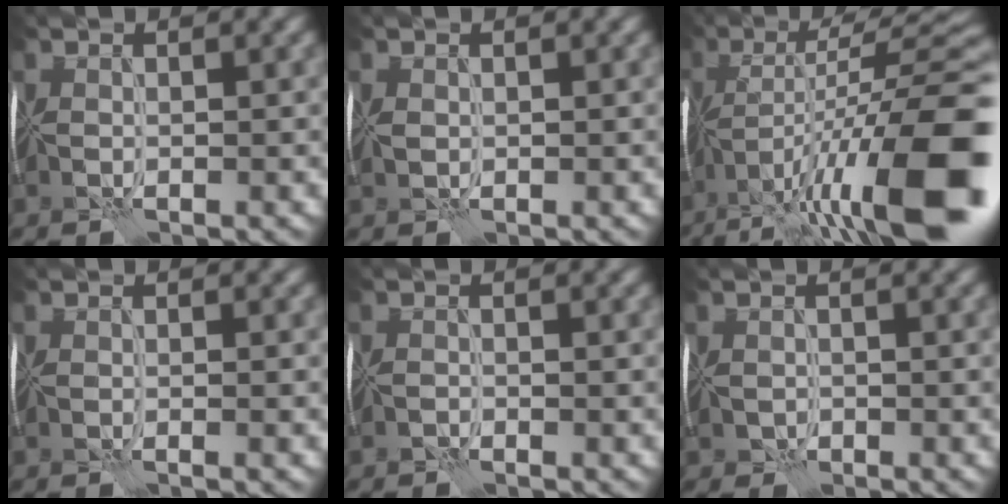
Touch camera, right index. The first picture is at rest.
{"total": 0.6, "force": [0.0, 0.5, 0.3], "torque": [-0.011, 0.002, 0.000]}
{"total": 16.7, "force": [-6.6, 4.3, 14.7], "torque": [-0.233, 0.023, -0.113]}
{"total": 1.4, "force": [-0.7, 0.1, 1.2], "torque": [-0.017, -0.002, -0.012]}
{"total": 0.9, "force": [-0.8, 0.2, 0.5], "torque": [-0.008, 0.003, -0.016]}
{"total": 1.5, "force": [-0.7, 1.0, 0.9], "torque": [-0.013, -0.006, -0.009]}